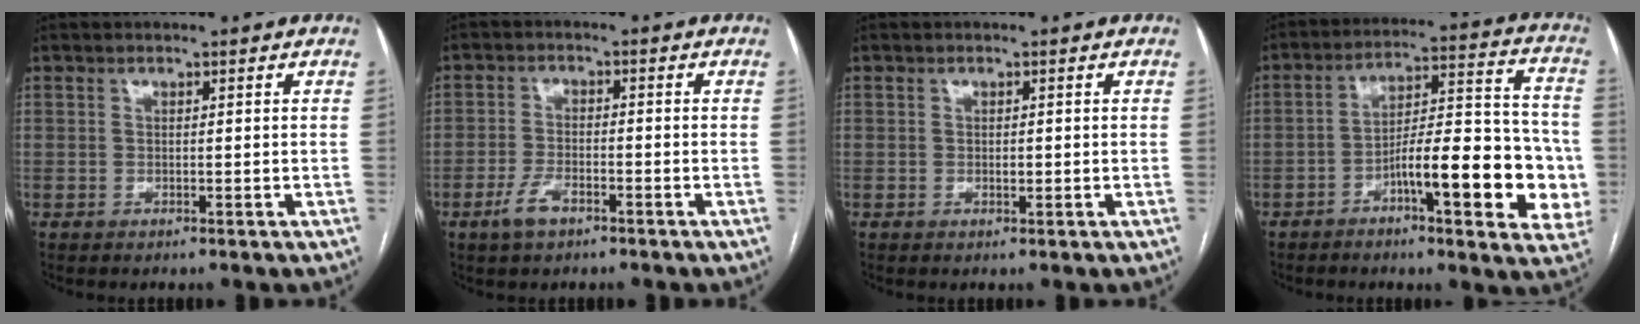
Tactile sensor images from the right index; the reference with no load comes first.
{"total": 4.2, "force": [-2.7, 1.7, 2.8], "torque": [-0.061, 0.000, -0.048]}
{"total": 1.0, "force": [-0.1, 0.5, 0.8], "torque": [-0.015, 0.000, -0.001]}
{"total": 17.4, "force": [-5.5, 4.1, 15.9], "torque": [-0.205, 0.028, -0.075]}